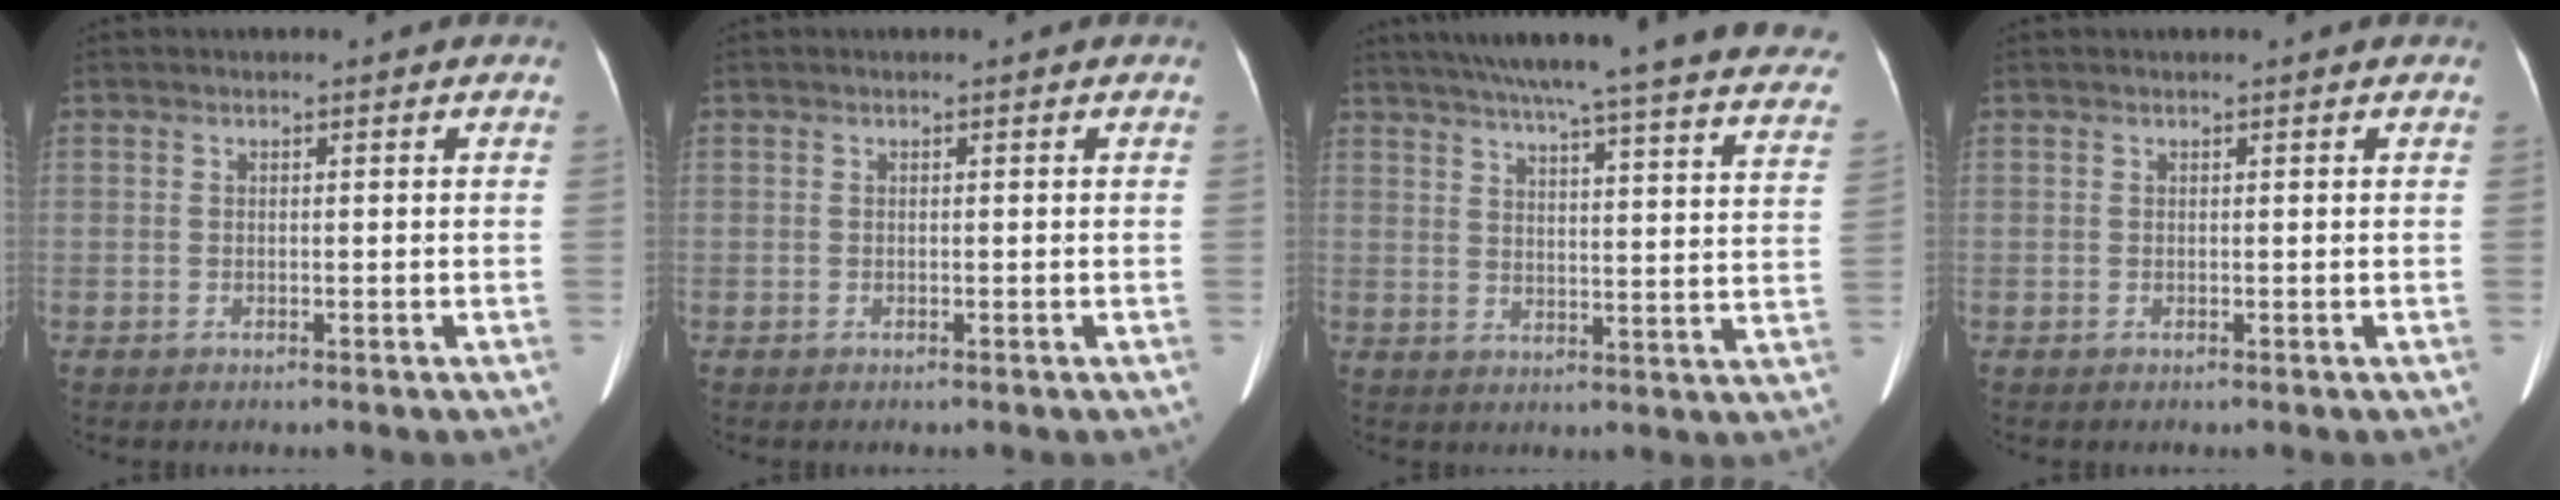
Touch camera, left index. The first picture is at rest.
{"total": 0.0}
{"total": 34.3, "force": [30.6, 2.5, 15.3], "torque": [-0.191, -0.071, 0.365]}
{"total": 0.5, "force": [0.5, 0.0, 0.2], "torque": [-0.002, 0.008, 0.008]}